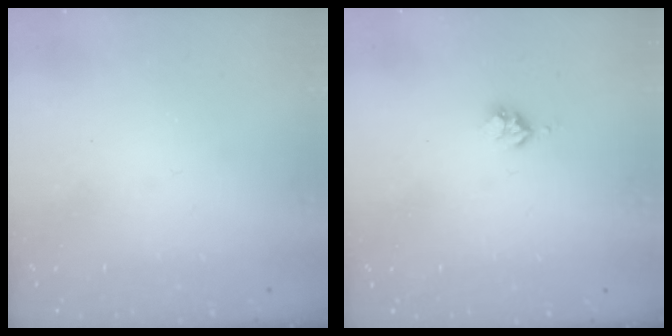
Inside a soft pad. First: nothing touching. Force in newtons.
{"total": 2.5, "press": 2.5, "slide": 0.3}